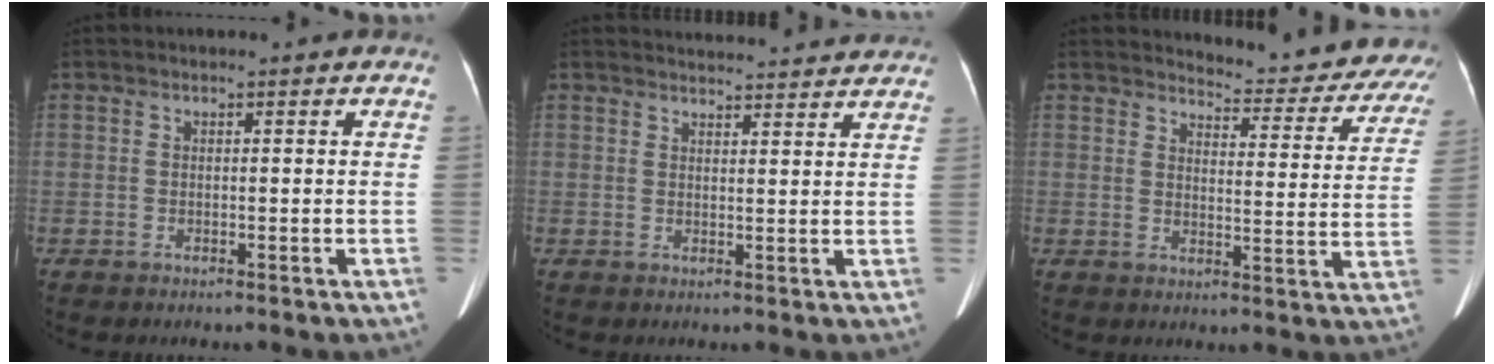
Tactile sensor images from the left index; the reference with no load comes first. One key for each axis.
{"total": 11.5, "fx": 11.2, "fy": 1.4, "fz": 2.3, "tx": -0.019, "ty": 0.018, "tz": 0.122}
{"total": 15.4, "fx": 14.9, "fy": 2.2, "fz": 3.2, "tx": -0.021, "ty": -0.072, "tz": 0.153}